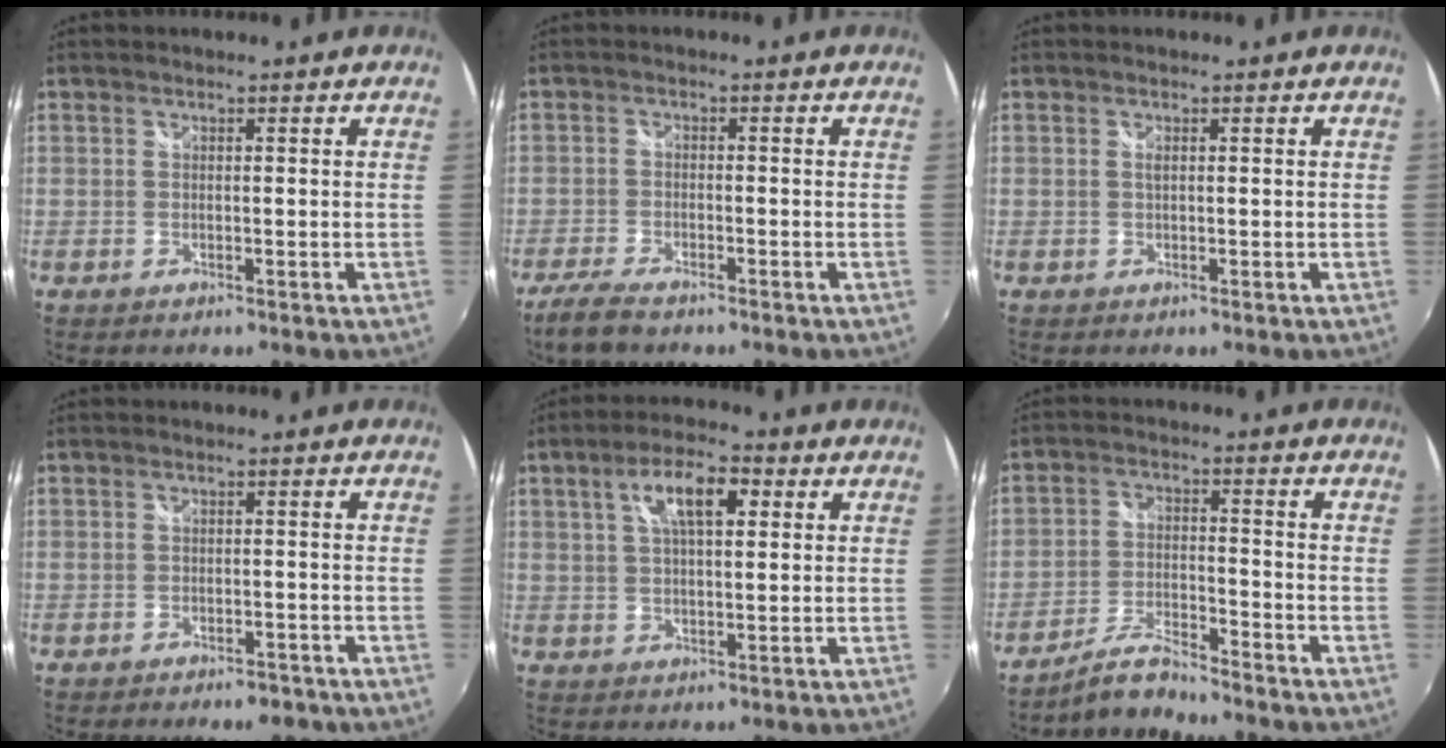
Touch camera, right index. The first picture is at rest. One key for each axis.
{"total": 6.0, "fx": -4.7, "fy": 1.6, "fz": 3.3, "tx": -0.090, "ty": -0.017, "tz": -0.090}
{"total": 0.6, "fx": 0.2, "fy": 0.1, "fz": 0.5, "tx": -0.011, "ty": 0.001, "tz": 0.002}
{"total": 4.5, "fx": -3.6, "fy": 2.1, "fz": 1.8, "tx": -0.042, "ty": -0.006, "tz": -0.046}
{"total": 8.5, "fx": 3.0, "fy": 3.3, "fz": 7.2, "tx": -0.128, "ty": 0.018, "tz": 0.050}
{"total": 5.6, "fx": -5.4, "fy": 0.4, "fz": 1.3, "tx": -0.039, "ty": 0.012, "tz": -0.109}